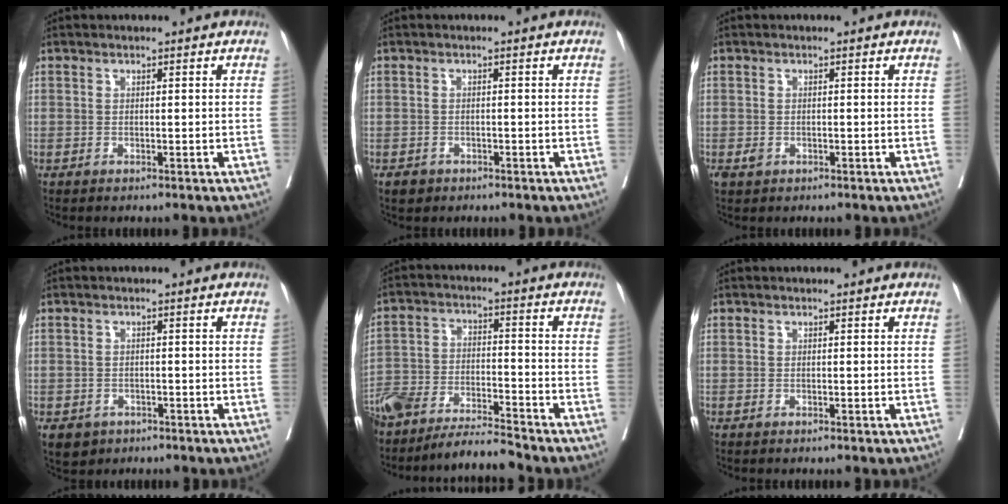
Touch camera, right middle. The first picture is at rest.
{"total": 1.1, "force": [-0.6, 1.0, 0.2], "torque": [-0.010, 0.001, -0.007]}
{"total": 1.2, "force": [-0.5, 0.9, 0.6], "torque": [-0.010, 0.002, -0.003]}
{"total": 3.4, "force": [-1.8, 2.8, 0.8], "torque": [-0.010, 0.001, -0.024]}
{"total": 10.5, "force": [-9.7, 0.4, 3.9], "torque": [-0.069, 0.003, -0.179]}
{"total": 0.0}